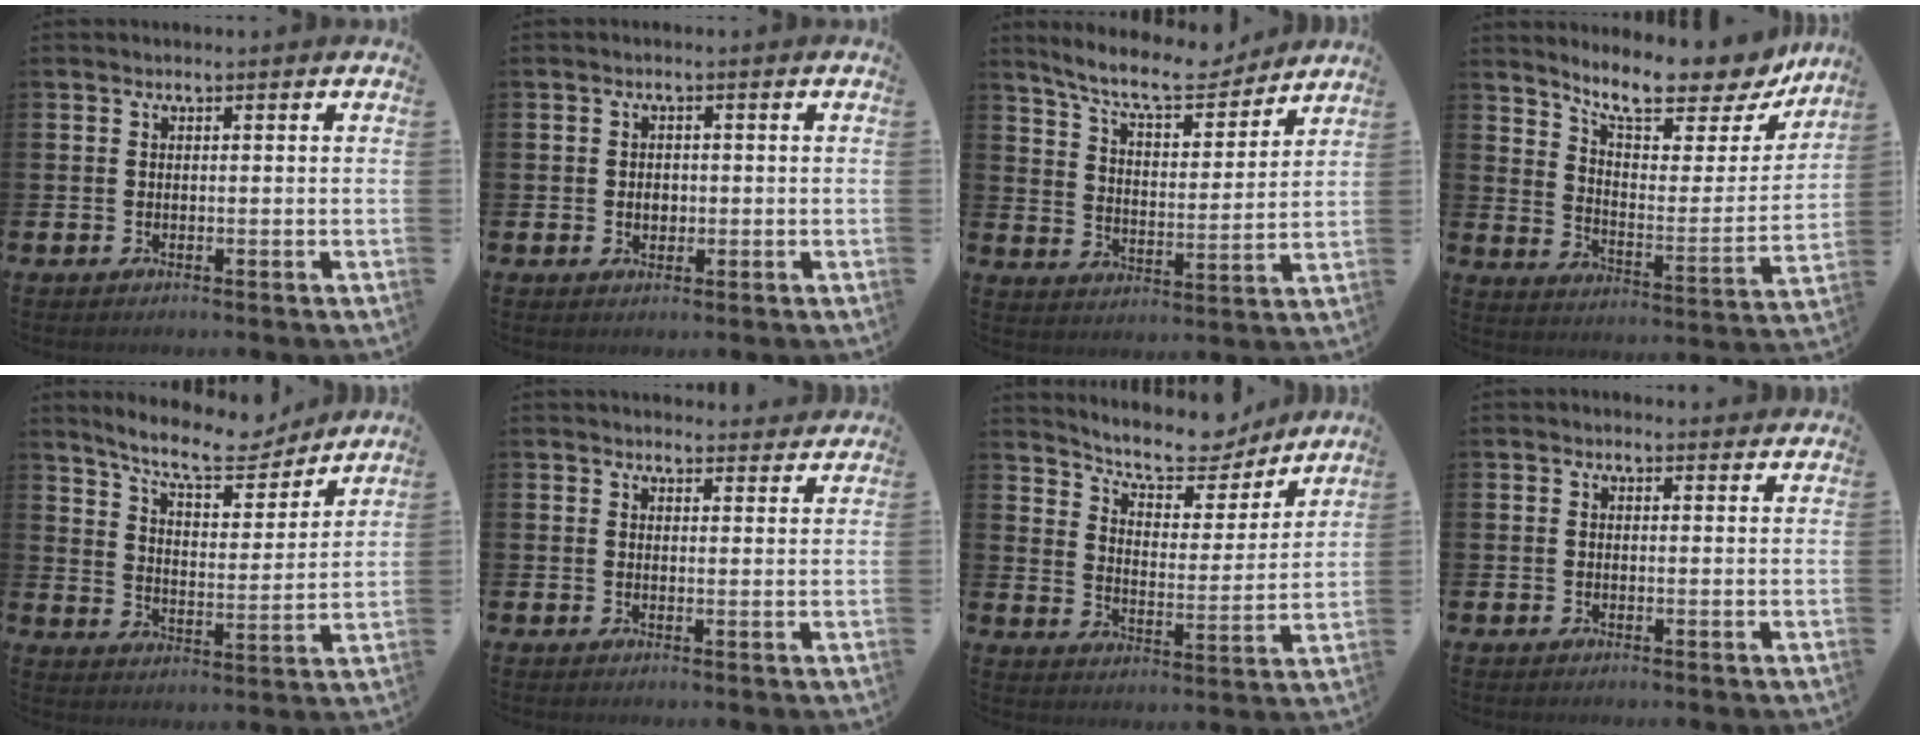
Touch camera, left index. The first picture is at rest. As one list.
[{"total": 1.8, "force": [-0.1, 1.5, 1.1], "torque": [-0.008, 0.003, -0.008]}, {"total": 9.8, "force": [8.9, 2.0, 3.7], "torque": [-0.096, -0.051, 0.156]}, {"total": 10.0, "force": [9.1, 1.7, 3.8], "torque": [-0.086, -0.071, 0.154]}, {"total": 10.3, "force": [9.3, 2.3, 3.8], "torque": [-0.097, -0.050, 0.165]}, {"total": 2.6, "force": [2.5, 0.5, 0.0], "torque": [0.010, -0.017, 0.043]}, {"total": 9.2, "force": [8.4, 2.8, 2.8], "torque": [-0.074, -0.059, 0.144]}, {"total": 0.6, "force": [0.5, 0.3, 0.2], "torque": [0.009, -0.001, 0.004]}]